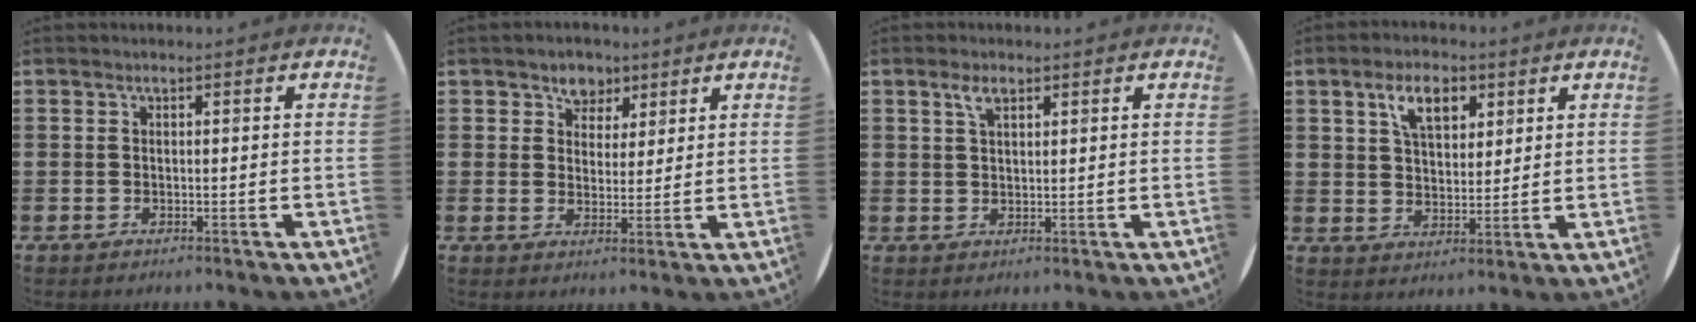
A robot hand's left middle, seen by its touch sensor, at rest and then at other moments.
{"total": 3.8, "force": [2.7, 2.6, 0.3], "torque": [-0.012, 0.006, 0.048]}
{"total": 2.4, "force": [1.5, 1.0, 1.6], "torque": [-0.028, 0.002, 0.025]}
{"total": 6.1, "force": [3.5, 3.2, 3.9], "torque": [-0.064, 0.002, 0.058]}